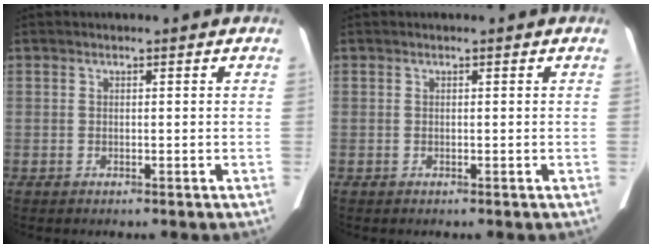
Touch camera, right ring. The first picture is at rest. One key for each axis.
{"total": 0.0}